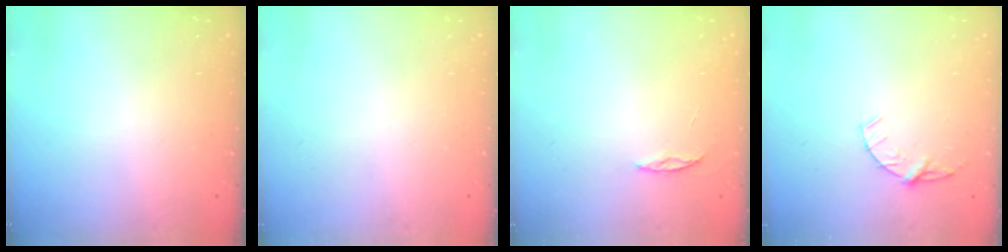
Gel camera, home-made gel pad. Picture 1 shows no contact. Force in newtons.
{"total": 0.0}
{"total": 2.4, "press": 2.4, "slide": 0.2}
{"total": 4.5, "press": 4.5, "slide": 0.5}